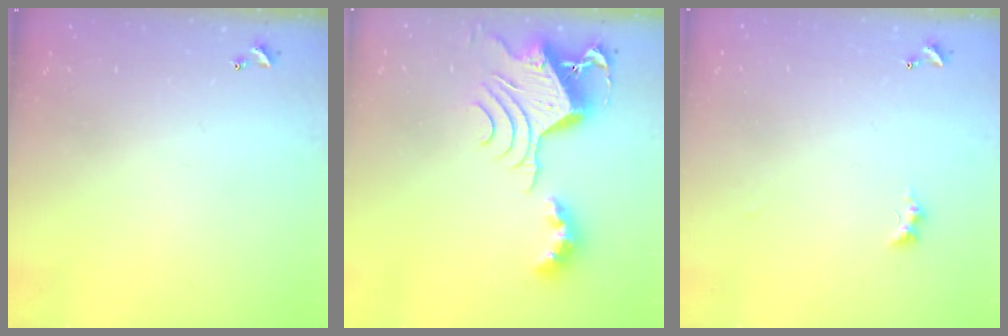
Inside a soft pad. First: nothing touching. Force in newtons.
{"total": 10.3, "press": 10.3, "slide": 1.1}
{"total": 0.9, "press": 0.7, "slide": 0.5}